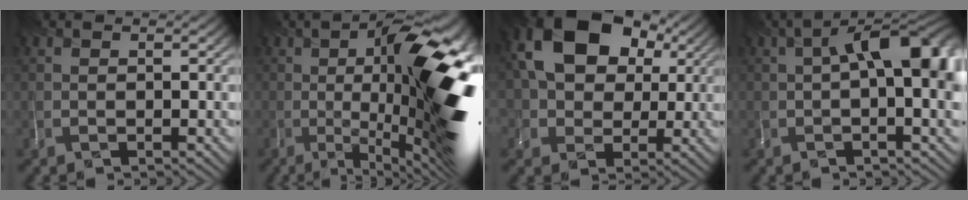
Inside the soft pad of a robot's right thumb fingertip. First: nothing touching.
{"total": 17.2, "force": [-0.8, 4.7, 16.6], "torque": [-0.220, -0.006, 0.003]}
{"total": 15.1, "force": [4.7, 10.9, 9.3], "torque": [-0.177, 0.030, 0.079]}
{"total": 10.0, "force": [1.3, 4.0, 9.0], "torque": [-0.118, 0.003, 0.024]}